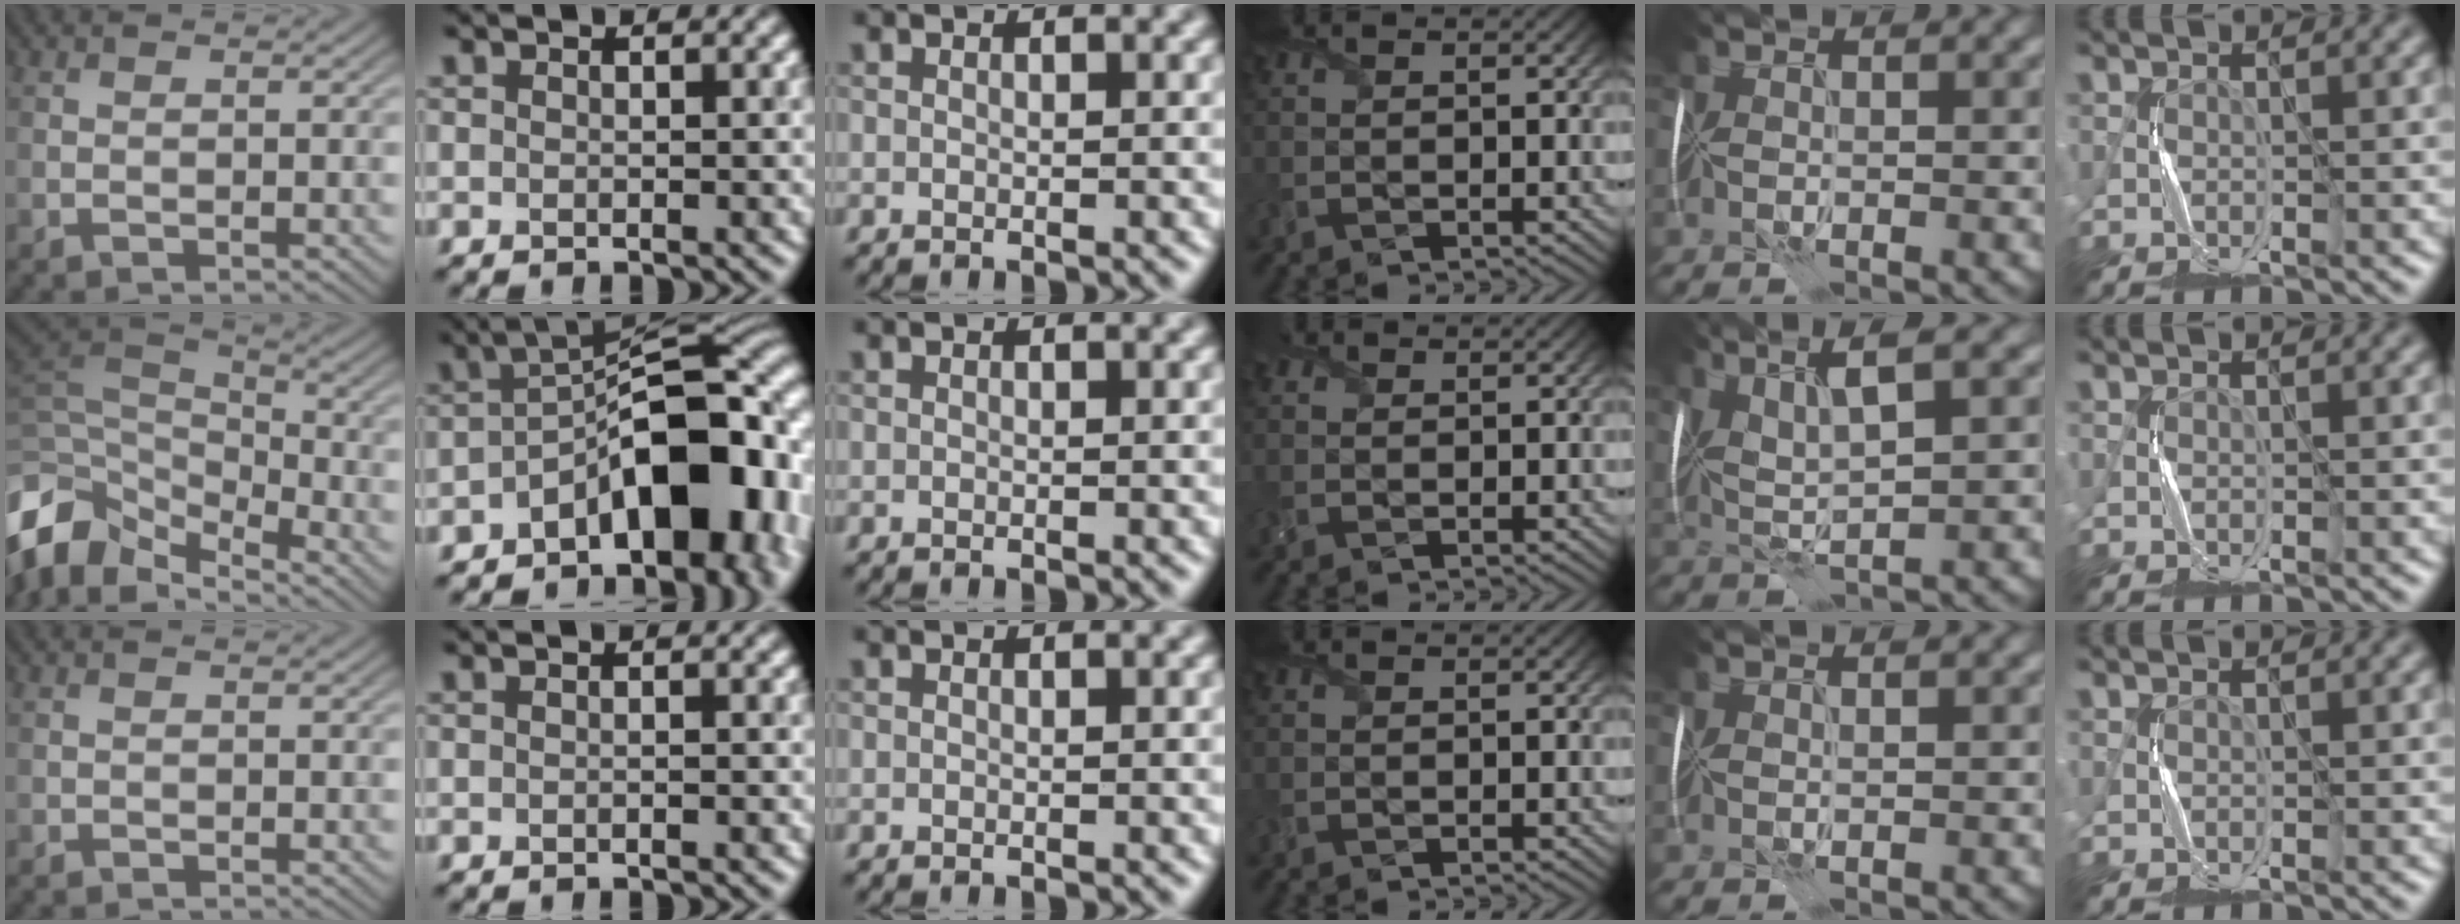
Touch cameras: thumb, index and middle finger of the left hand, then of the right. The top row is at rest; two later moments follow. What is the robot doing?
{"motion": "fold", "object": "plastic wrap"}